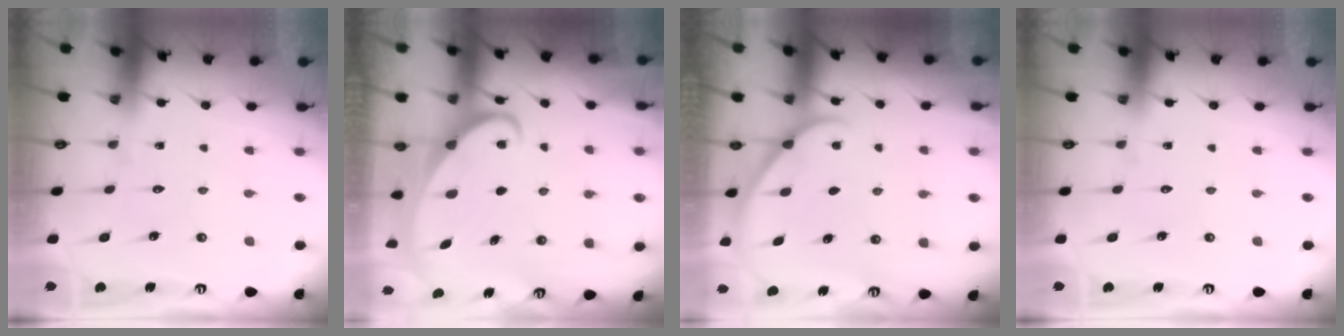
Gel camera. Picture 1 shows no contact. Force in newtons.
{"total": 2.7, "press": 2.7, "slide": 0.3}
{"total": 1.7, "press": 1.7, "slide": 0.2}
{"total": 0.0}